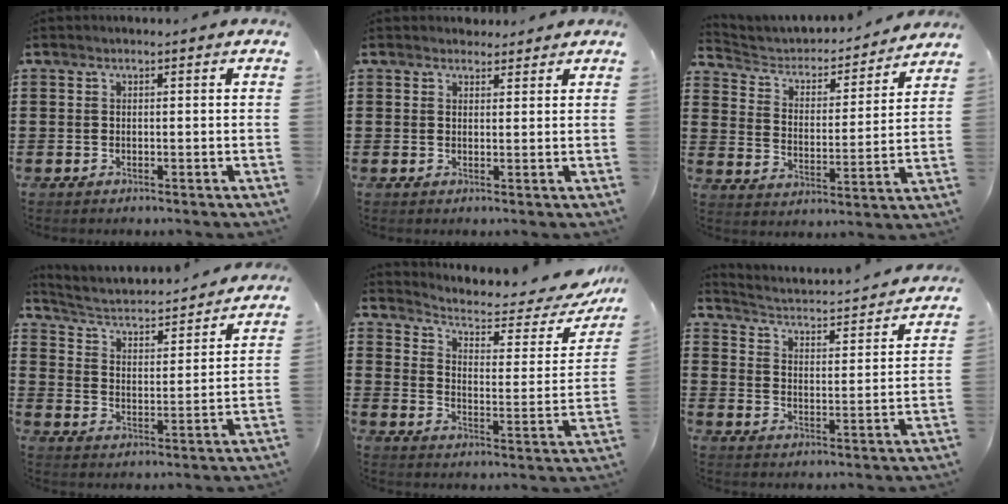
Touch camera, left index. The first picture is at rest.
{"total": 2.1, "force": [1.8, 0.9, 0.1], "torque": [-0.006, 0.005, 0.036]}
{"total": 3.6, "force": [3.2, 1.4, 0.7], "torque": [-0.037, -0.025, 0.046]}
{"total": 2.8, "force": [2.5, 0.6, 1.1], "torque": [-0.039, -0.029, 0.030]}
{"total": 4.1, "force": [3.0, 1.2, 2.5], "torque": [-0.058, -0.023, 0.042]}
{"total": 1.7, "force": [1.6, 0.1, 0.3], "torque": [-0.025, -0.031, 0.014]}